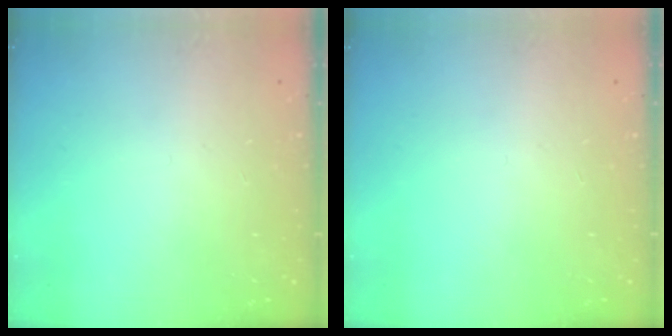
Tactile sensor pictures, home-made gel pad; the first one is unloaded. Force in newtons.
{"total": 0.0}